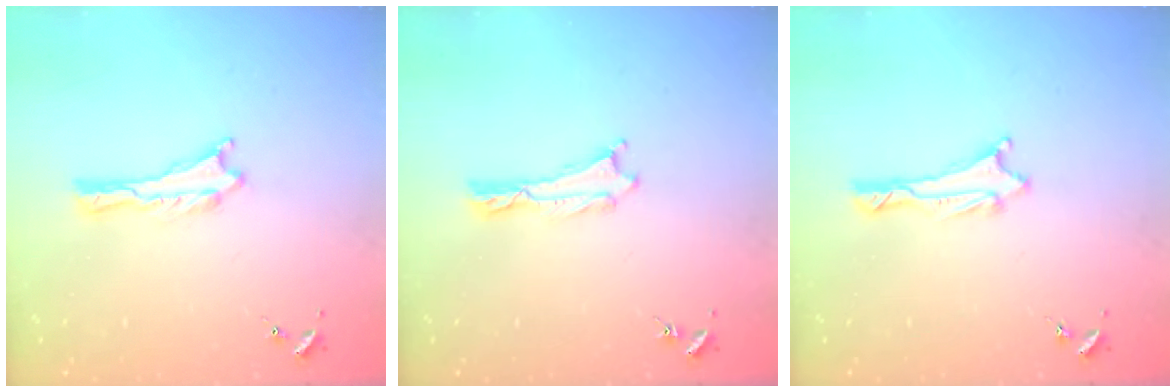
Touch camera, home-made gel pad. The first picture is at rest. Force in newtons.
{"total": 0.0}
{"total": 1.0, "press": 1.0, "slide": 0.2}